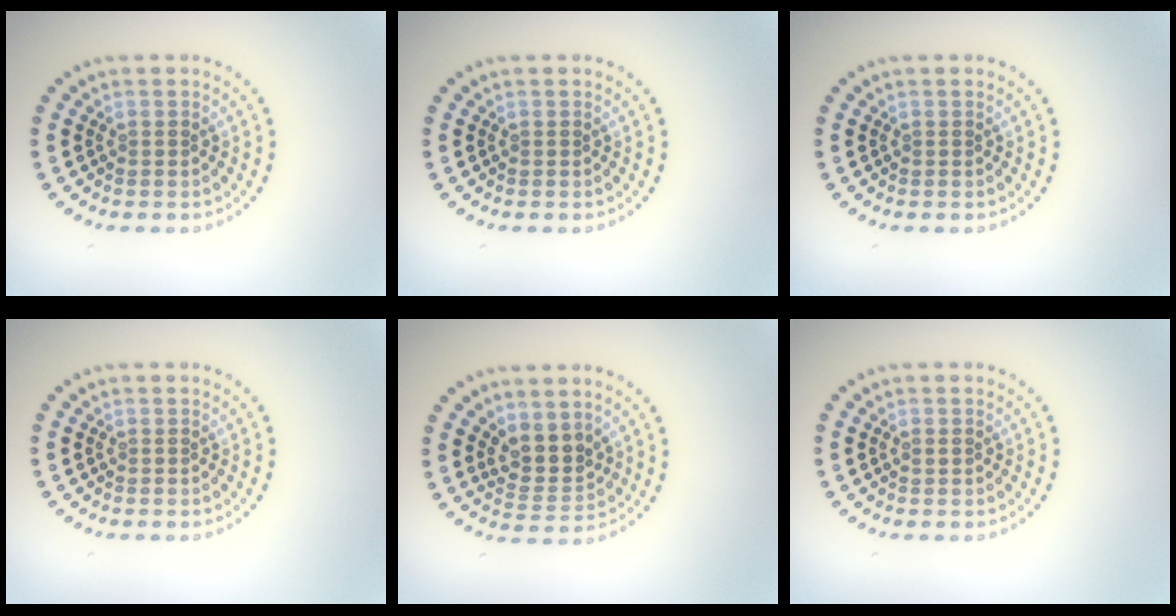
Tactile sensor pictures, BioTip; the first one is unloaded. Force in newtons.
{"total": 0.0}
{"total": 0.0}
{"total": 0.0}
{"total": 3.0, "press": 2.3, "slide": 1.8}
{"total": 0.6, "press": 0.6, "slide": 0.1}